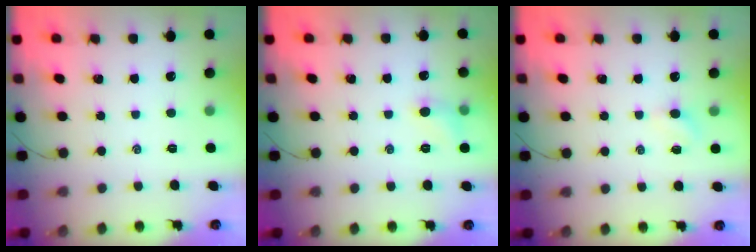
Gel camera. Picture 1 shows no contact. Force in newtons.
{"total": 5.9, "press": 5.6, "slide": 1.9}
{"total": 2.8, "press": 2.6, "slide": 1.0}